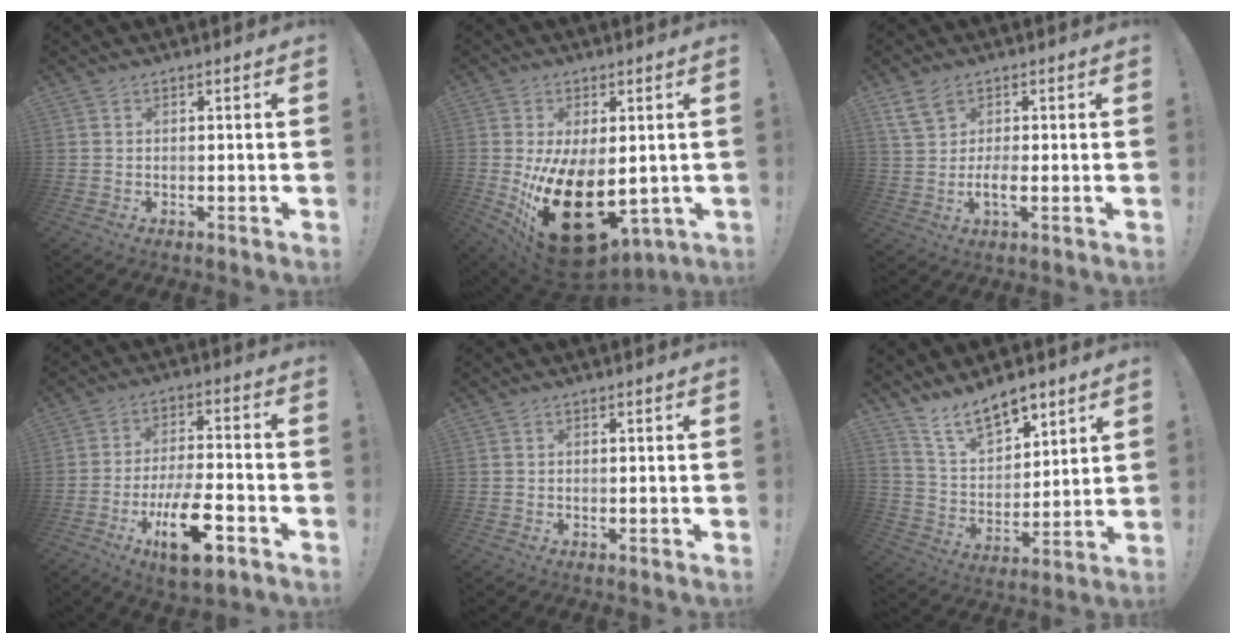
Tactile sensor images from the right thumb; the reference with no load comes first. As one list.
[{"total": 21.8, "force": [-3.9, 12.3, 17.6], "torque": [-0.305, 0.001, -0.042]}, {"total": 6.2, "force": [1.1, 3.6, 4.9], "torque": [-0.096, -0.006, 0.022]}, {"total": 15.6, "force": [-7.1, 5.2, 12.9], "torque": [-0.216, 0.031, -0.112]}, {"total": 0.0}, {"total": 12.7, "force": [10.1, 5.6, 5.4], "torque": [-0.097, -0.063, 0.190]}]